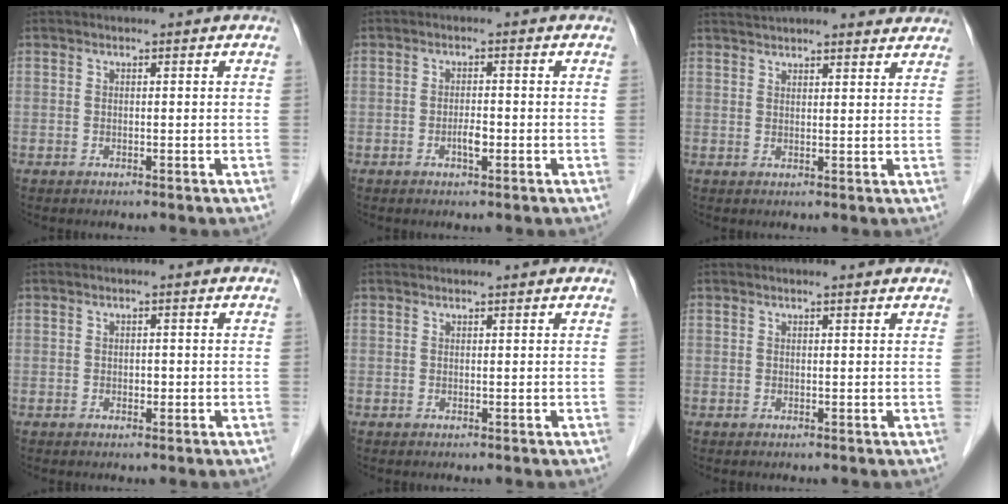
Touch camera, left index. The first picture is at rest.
{"total": 1.9, "force": [-0.8, 0.5, 1.7], "torque": [-0.031, 0.002, -0.012]}
{"total": 12.0, "force": [11.1, 1.8, 3.9], "torque": [-0.053, 0.028, 0.144]}
{"total": 0.8, "force": [-0.2, 0.6, 0.5], "torque": [-0.010, 0.002, -0.002]}
{"total": 1.4, "force": [1.3, 0.1, 0.2], "torque": [-0.007, 0.018, 0.022]}
{"total": 1.4, "force": [1.3, -0.1, 0.4], "torque": [-0.015, 0.004, 0.015]}